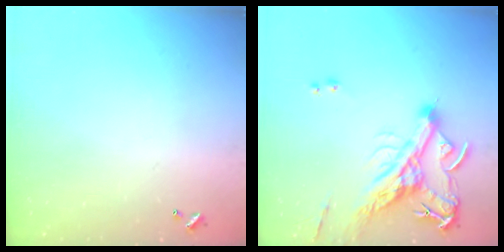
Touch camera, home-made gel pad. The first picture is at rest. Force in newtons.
{"total": 11.1, "press": 10.7, "slide": 2.6}